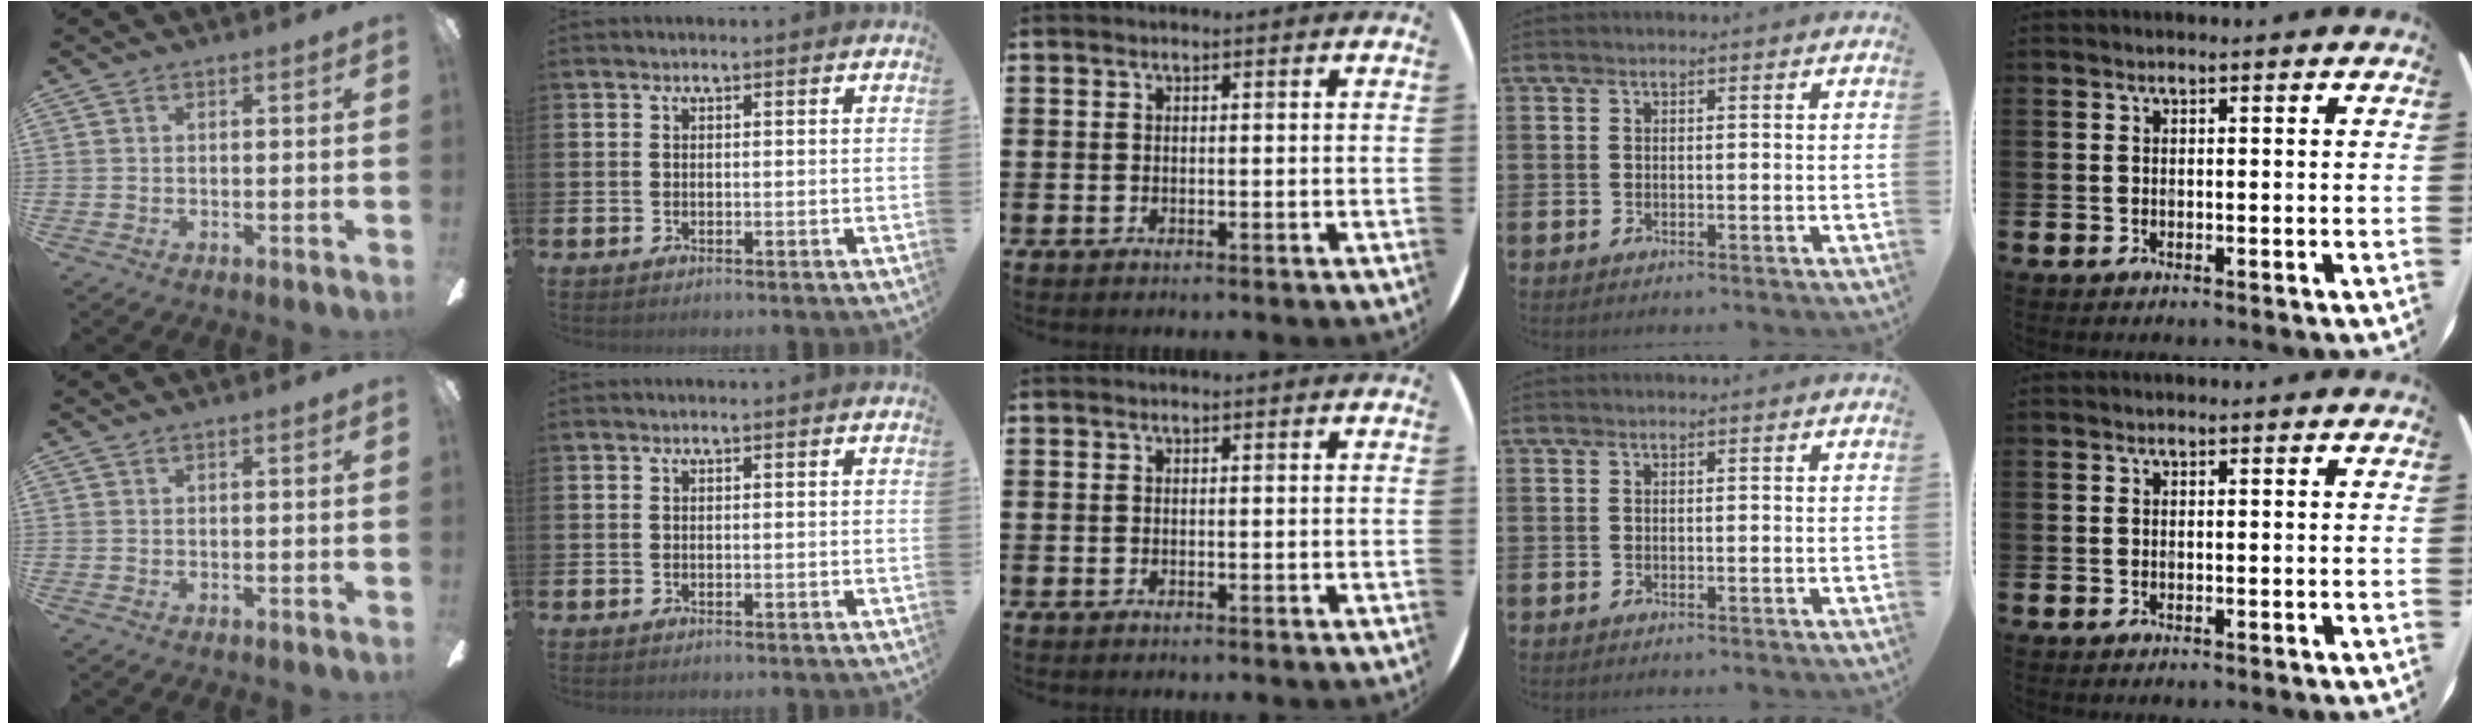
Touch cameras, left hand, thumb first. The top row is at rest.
{}